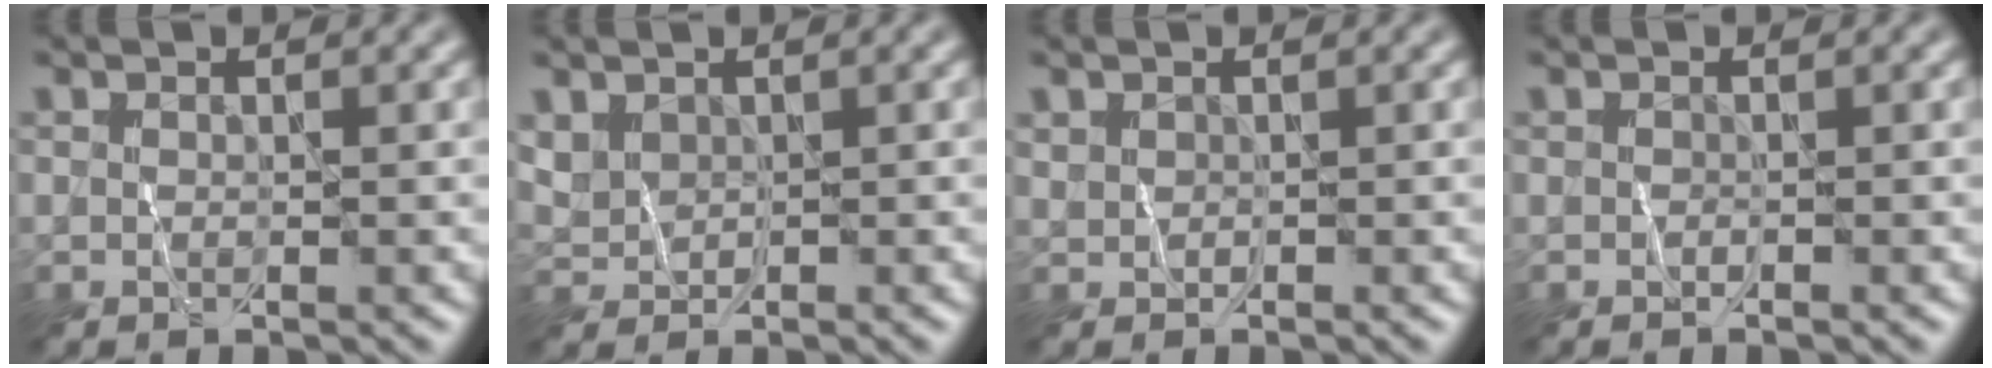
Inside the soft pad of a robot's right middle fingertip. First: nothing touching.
{"total": 1.5, "force": [0.9, 1.0, 0.5], "torque": [-0.018, 0.001, 0.025]}
{"total": 0.7, "force": [0.4, 0.5, 0.4], "torque": [-0.009, 0.001, 0.009]}
{"total": 0.0}